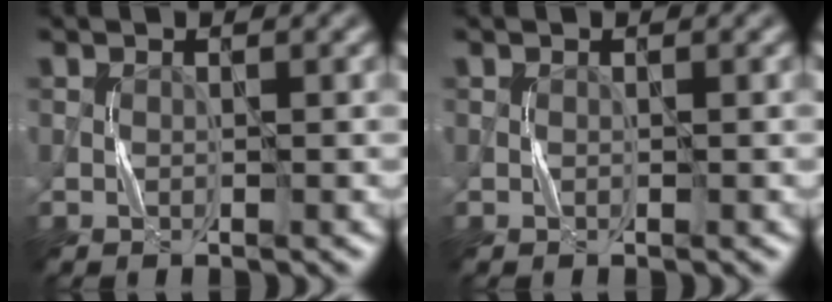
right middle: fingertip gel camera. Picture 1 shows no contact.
{"total": 0.0}